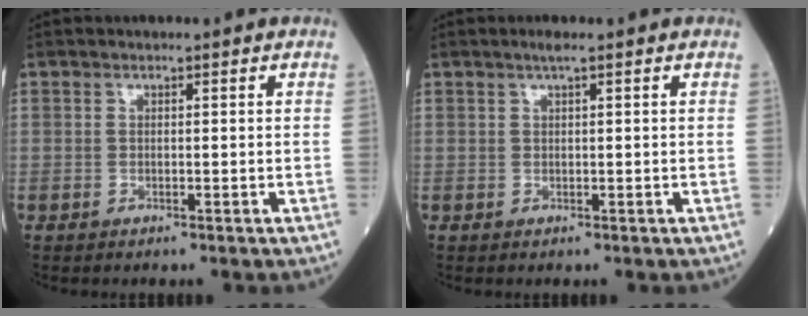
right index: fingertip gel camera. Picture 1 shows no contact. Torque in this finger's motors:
{"motor_torque": [0.16, 0.08, 0.09, 0.03]}